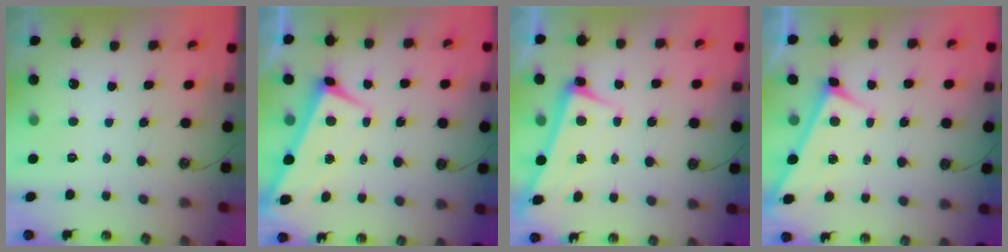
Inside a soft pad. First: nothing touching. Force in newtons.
{"total": 1.0, "press": 0.7, "slide": 0.8}
{"total": 2.6, "press": 2.4, "slide": 0.9}
{"total": 2.9, "press": 2.9, "slide": 0.3}